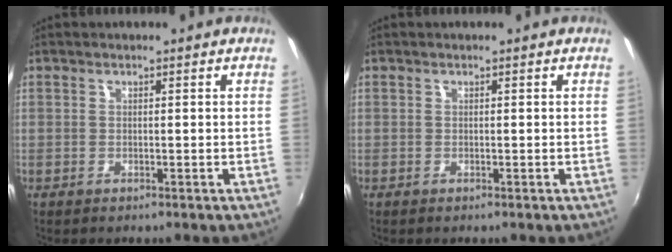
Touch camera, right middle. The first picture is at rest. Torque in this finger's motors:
{"motor_torque": [0.11, -0.09, 0.03, 0.00]}